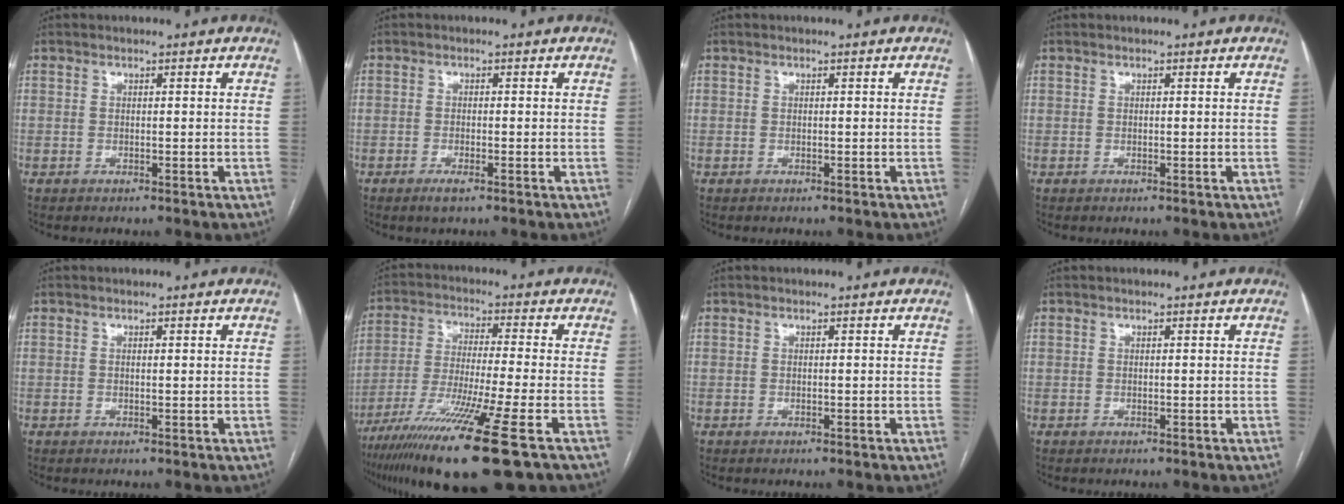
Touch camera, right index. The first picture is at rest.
{"total": 2.0, "force": [-1.2, 0.3, 1.5], "torque": [-0.027, -0.002, -0.021]}
{"total": 0.0}
{"total": 0.0}
{"total": 0.5, "force": [0.2, 0.0, 0.5], "torque": [-0.008, 0.001, 0.002]}
{"total": 17.9, "force": [-10.8, -0.4, 14.3], "torque": [-0.254, -0.052, -0.190]}
{"total": 0.0}
{"total": 0.0}